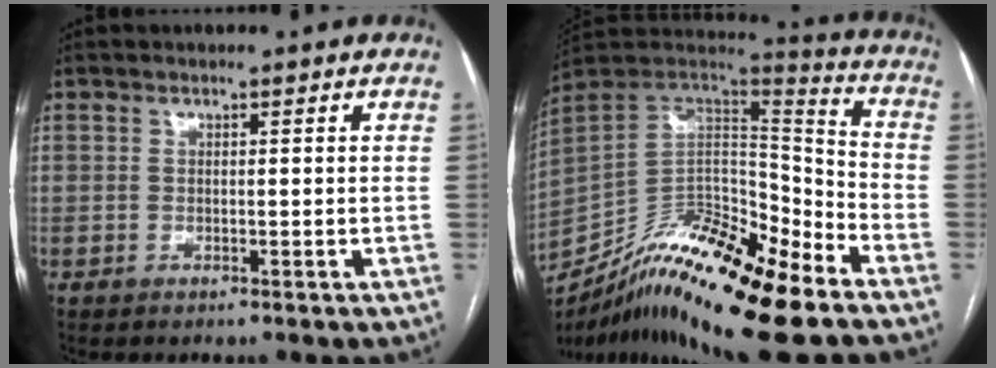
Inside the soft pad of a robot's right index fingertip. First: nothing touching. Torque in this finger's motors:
{"motor_torque": [0.68, -1.46, -0.21, -0.22]}